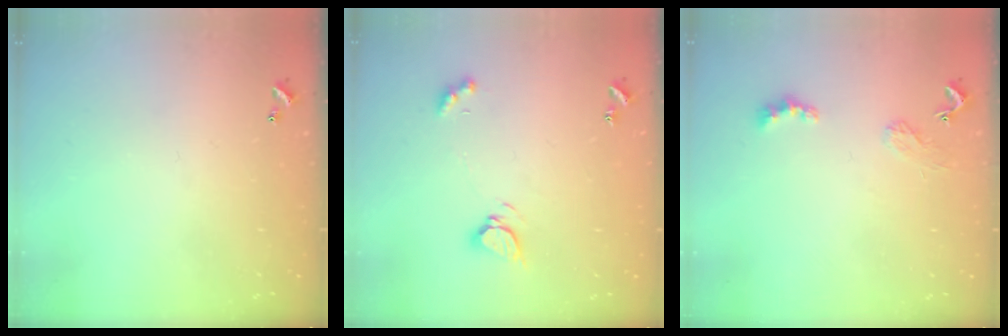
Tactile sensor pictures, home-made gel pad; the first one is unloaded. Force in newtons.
{"total": 4.3, "press": 4.2, "slide": 0.4}
{"total": 2.4, "press": 2.3, "slide": 0.5}